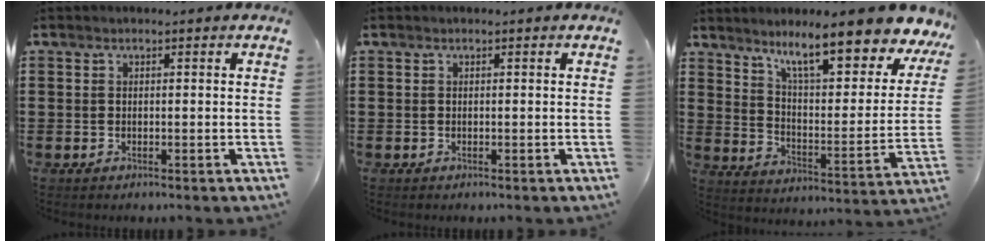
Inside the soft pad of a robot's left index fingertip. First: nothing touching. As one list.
[{"total": 0.0}, {"total": 12.3, "force": [9.8, 1.3, 7.4], "torque": [-0.142, -0.058, 0.160]}]